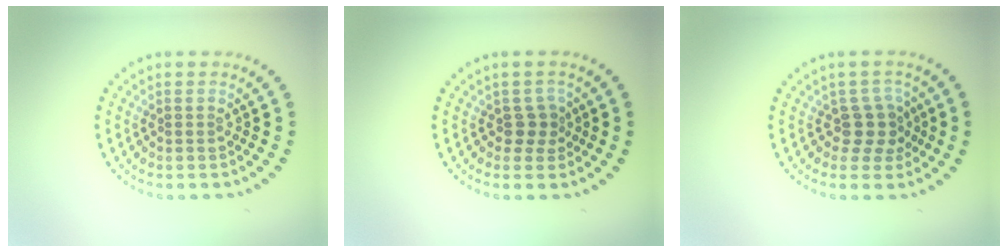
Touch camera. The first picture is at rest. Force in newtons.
{"total": 1.6, "press": 1.2, "slide": 1.0}
{"total": 2.5, "press": 2.0, "slide": 1.5}